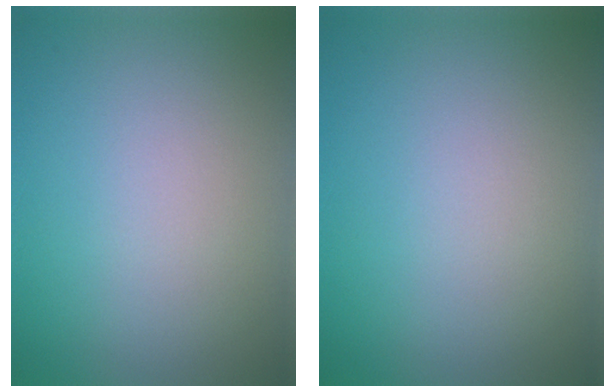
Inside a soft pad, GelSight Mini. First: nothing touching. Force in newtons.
{"total": 0.0}